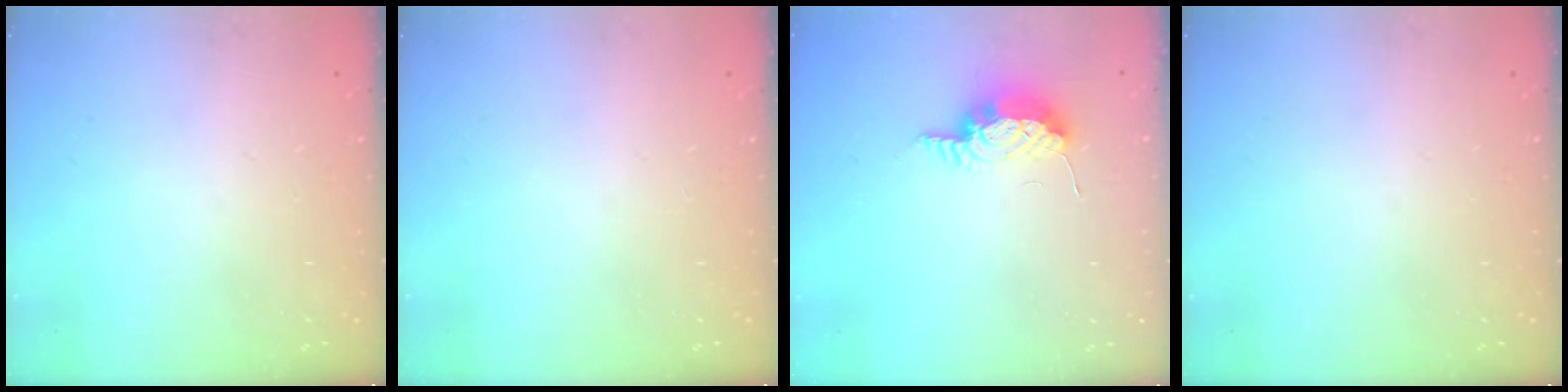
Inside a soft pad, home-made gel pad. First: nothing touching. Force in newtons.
{"total": 0.0}
{"total": 15.8, "press": 10.9, "slide": 11.4}
{"total": 0.0}